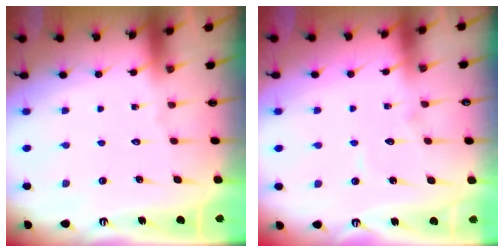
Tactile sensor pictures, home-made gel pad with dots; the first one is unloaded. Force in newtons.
{"total": 4.2, "press": 4.2, "slide": 0.4}